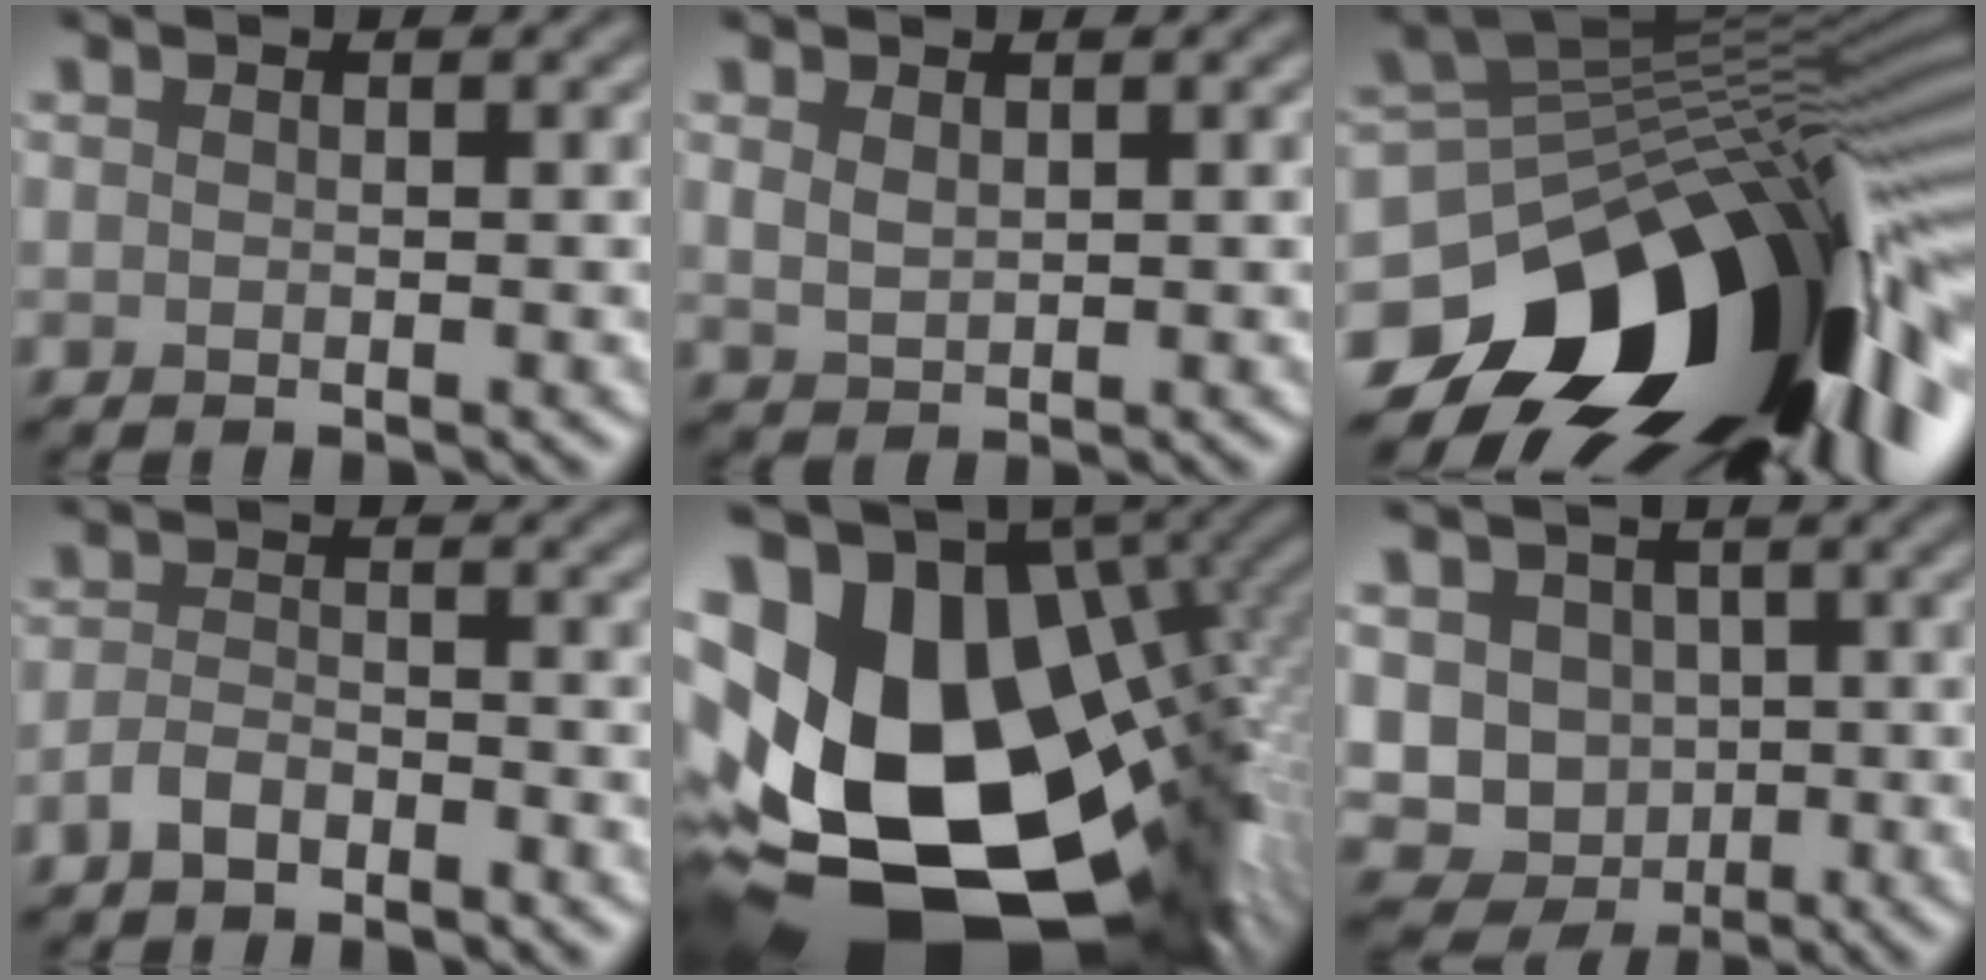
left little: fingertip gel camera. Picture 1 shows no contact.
{"total": 1.6, "force": [0.8, 0.9, 1.0], "torque": [-0.025, -0.003, 0.021]}
{"total": 18.1, "force": [-8.8, 9.5, 12.6], "torque": [-0.203, -0.016, -0.144]}
{"total": 2.3, "force": [-1.8, 0.9, 1.2], "torque": [-0.025, 0.004, -0.039]}
{"total": 21.2, "force": [-2.0, 13.6, 16.1], "torque": [-0.298, -0.033, -0.012]}
{"total": 9.1, "force": [-0.2, 8.4, 3.5], "torque": [-0.054, 0.011, -0.035]}